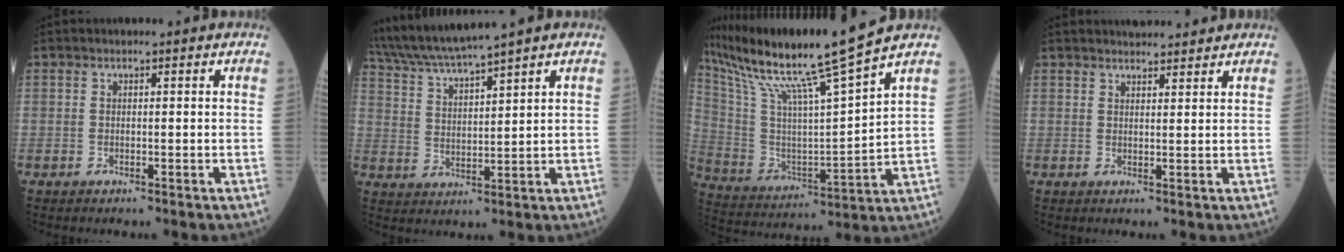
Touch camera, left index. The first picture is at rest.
{"total": 10.1, "force": [9.1, -1.3, 4.3], "torque": [-0.085, 0.008, 0.176]}
{"total": 18.1, "force": [14.6, -2.2, 10.4], "torque": [-0.204, -0.014, 0.264]}
{"total": 6.0, "force": [5.7, 1.1, 1.6], "torque": [-0.016, 0.020, 0.071]}